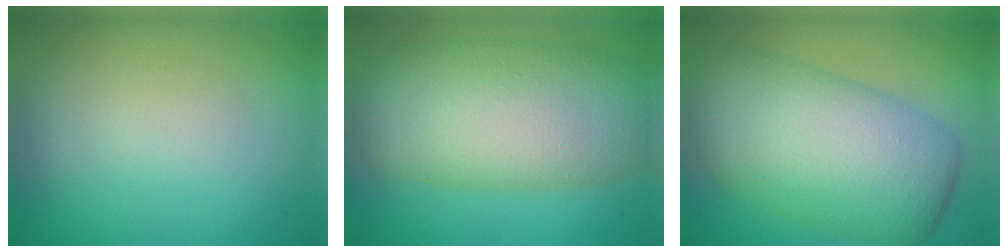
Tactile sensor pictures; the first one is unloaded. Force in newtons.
{"total": 10.7, "press": 10.7, "slide": 0.5}
{"total": 10.8, "press": 10.7, "slide": 0.3}